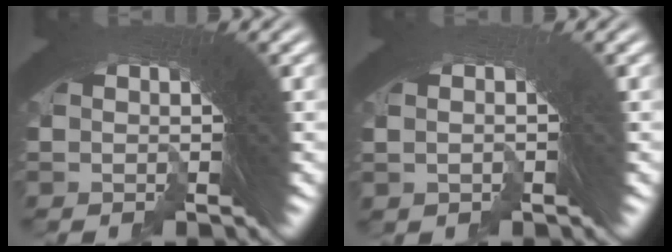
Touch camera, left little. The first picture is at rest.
{"total": 0.8, "force": [-0.4, 0.6, -0.3], "torque": [0.003, 0.007, -0.007]}